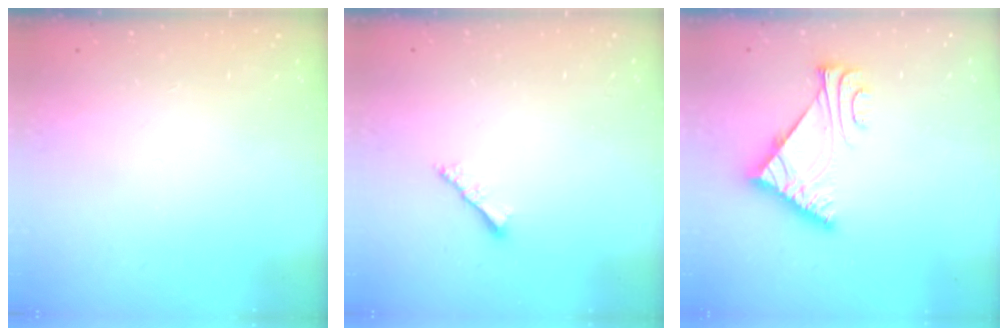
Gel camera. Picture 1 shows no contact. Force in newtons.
{"total": 2.5, "press": 2.4, "slide": 0.5}
{"total": 7.9, "press": 7.7, "slide": 1.5}